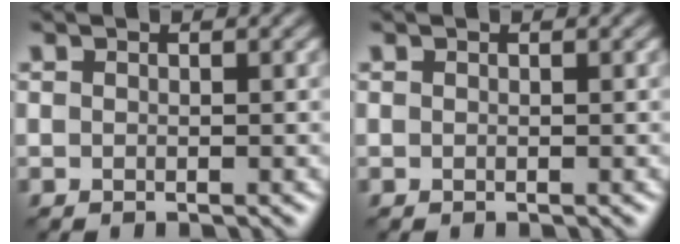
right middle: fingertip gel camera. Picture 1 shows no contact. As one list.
[{"total": 0.0}]